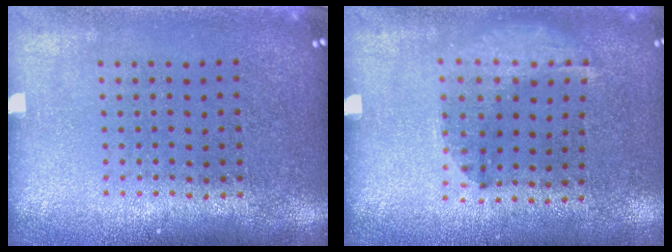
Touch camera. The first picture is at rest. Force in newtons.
{"total": 1.2, "press": 1.0, "slide": 0.7}